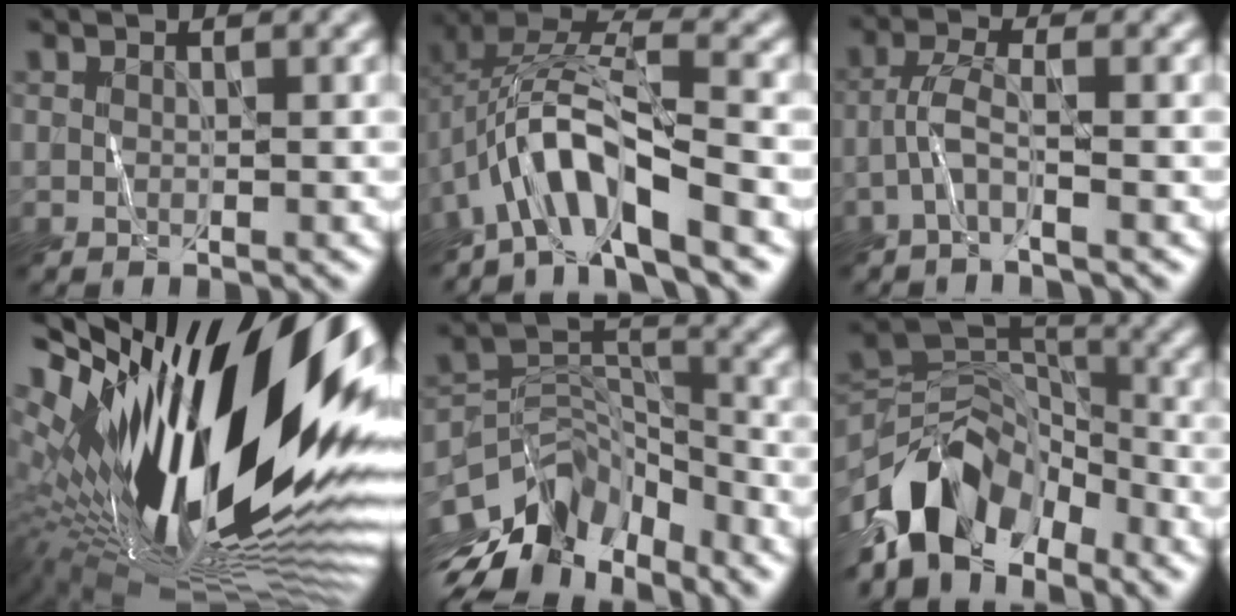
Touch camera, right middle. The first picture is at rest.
{"total": 7.8, "force": [-3.9, 2.2, 6.4], "torque": [-0.123, 0.016, -0.076]}
{"total": 2.1, "force": [-1.3, -0.1, 1.7], "torque": [-0.046, 0.008, -0.032]}
{"total": 20.8, "force": [3.8, 7.8, 18.9], "torque": [-0.342, -0.022, 0.054]}
{"total": 9.1, "force": [-6.9, 4.3, 4.1], "torque": [-0.073, 0.001, -0.136]}
{"total": 8.4, "force": [-6.1, 4.3, 3.8], "torque": [-0.053, 0.004, -0.121]}